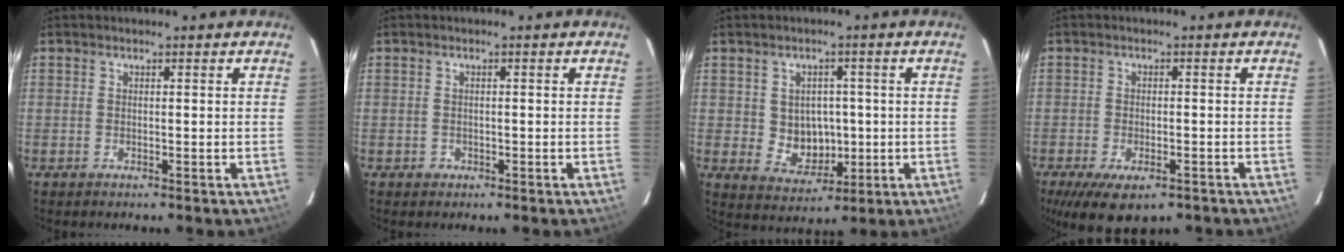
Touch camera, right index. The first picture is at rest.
{"total": 1.3, "force": [-0.6, 1.2, 0.1], "torque": [0.001, 0.003, -0.004]}
{"total": 7.0, "force": [-0.1, 6.2, 3.3], "torque": [-0.065, 0.005, 0.017]}
{"total": 10.2, "force": [-6.4, 4.5, 6.5], "torque": [-0.139, -0.035, -0.097]}